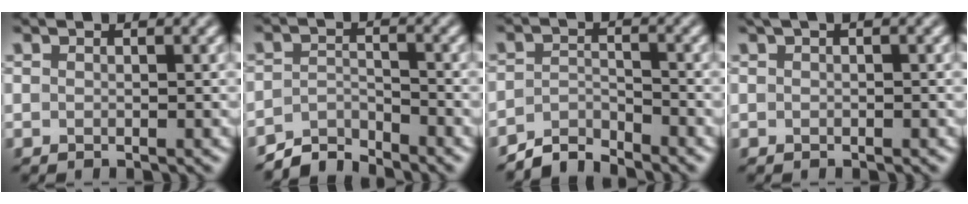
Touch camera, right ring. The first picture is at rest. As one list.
[{"total": 3.2, "force": [-3.2, 0.3, 0.3], "torque": [-0.006, 0.007, -0.068]}, {"total": 3.0, "force": [-2.9, 0.3, 0.4], "torque": [-0.008, 0.007, -0.065]}, {"total": 0.8, "force": [0.2, 0.3, 0.7], "torque": [-0.018, 0.003, 0.003]}]